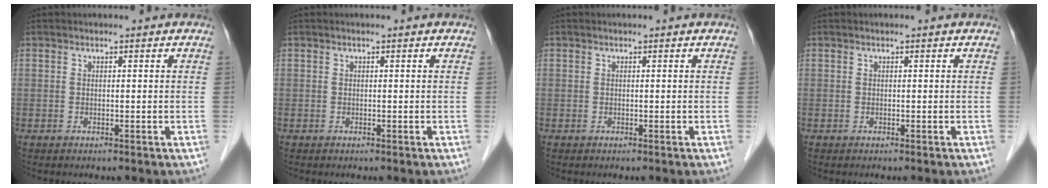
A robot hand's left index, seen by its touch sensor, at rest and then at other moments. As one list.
[{"total": 0.0}, {"total": 0.0}, {"total": 0.0}]